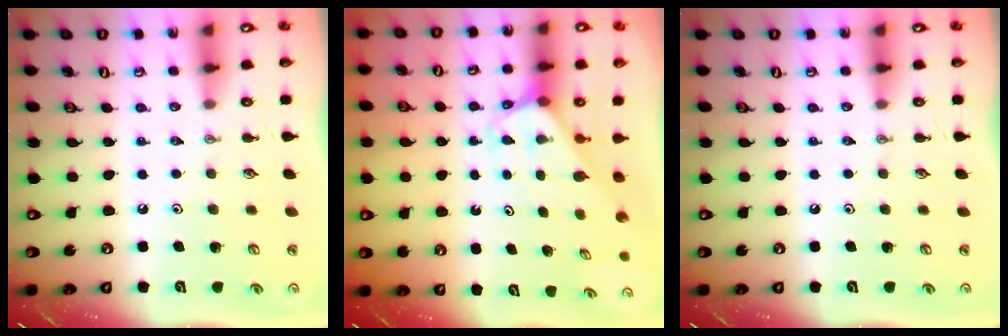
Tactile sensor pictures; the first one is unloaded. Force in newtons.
{"total": 2.5, "press": 2.5, "slide": 0.2}
{"total": 0.0}